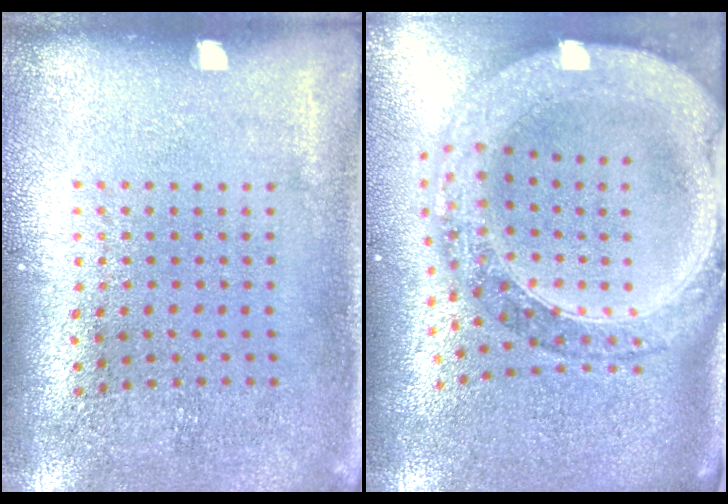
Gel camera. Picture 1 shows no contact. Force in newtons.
{"total": 2.7, "press": 2.4, "slide": 1.4}